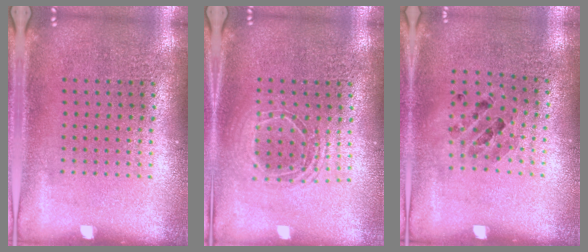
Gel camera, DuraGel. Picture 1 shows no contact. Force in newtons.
{"total": 1.6, "press": 1.4, "slide": 0.8}
{"total": 0.9, "press": 0.8, "slide": 0.2}